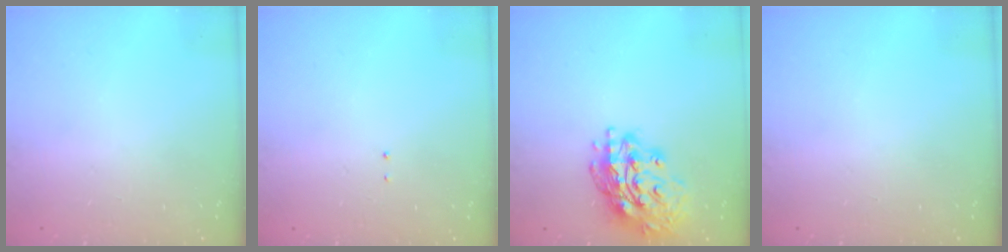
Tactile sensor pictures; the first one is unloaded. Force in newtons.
{"total": 1.3, "press": 1.2, "slide": 0.6}
{"total": 17.4, "press": 17.3, "slide": 1.8}
{"total": 0.0}